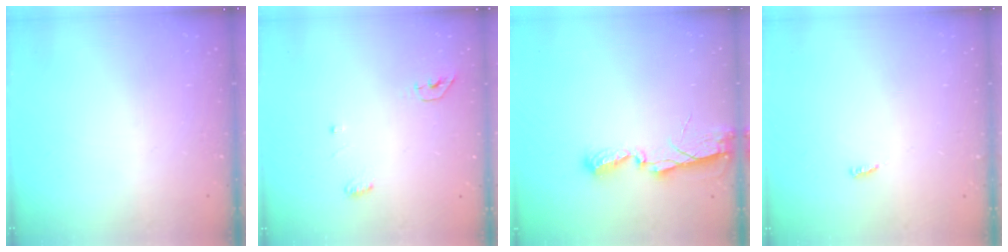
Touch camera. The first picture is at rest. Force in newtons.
{"total": 4.4, "press": 4.3, "slide": 0.8}
{"total": 6.3, "press": 6.2, "slide": 0.4}
{"total": 3.0, "press": 3.0, "slide": 0.0}